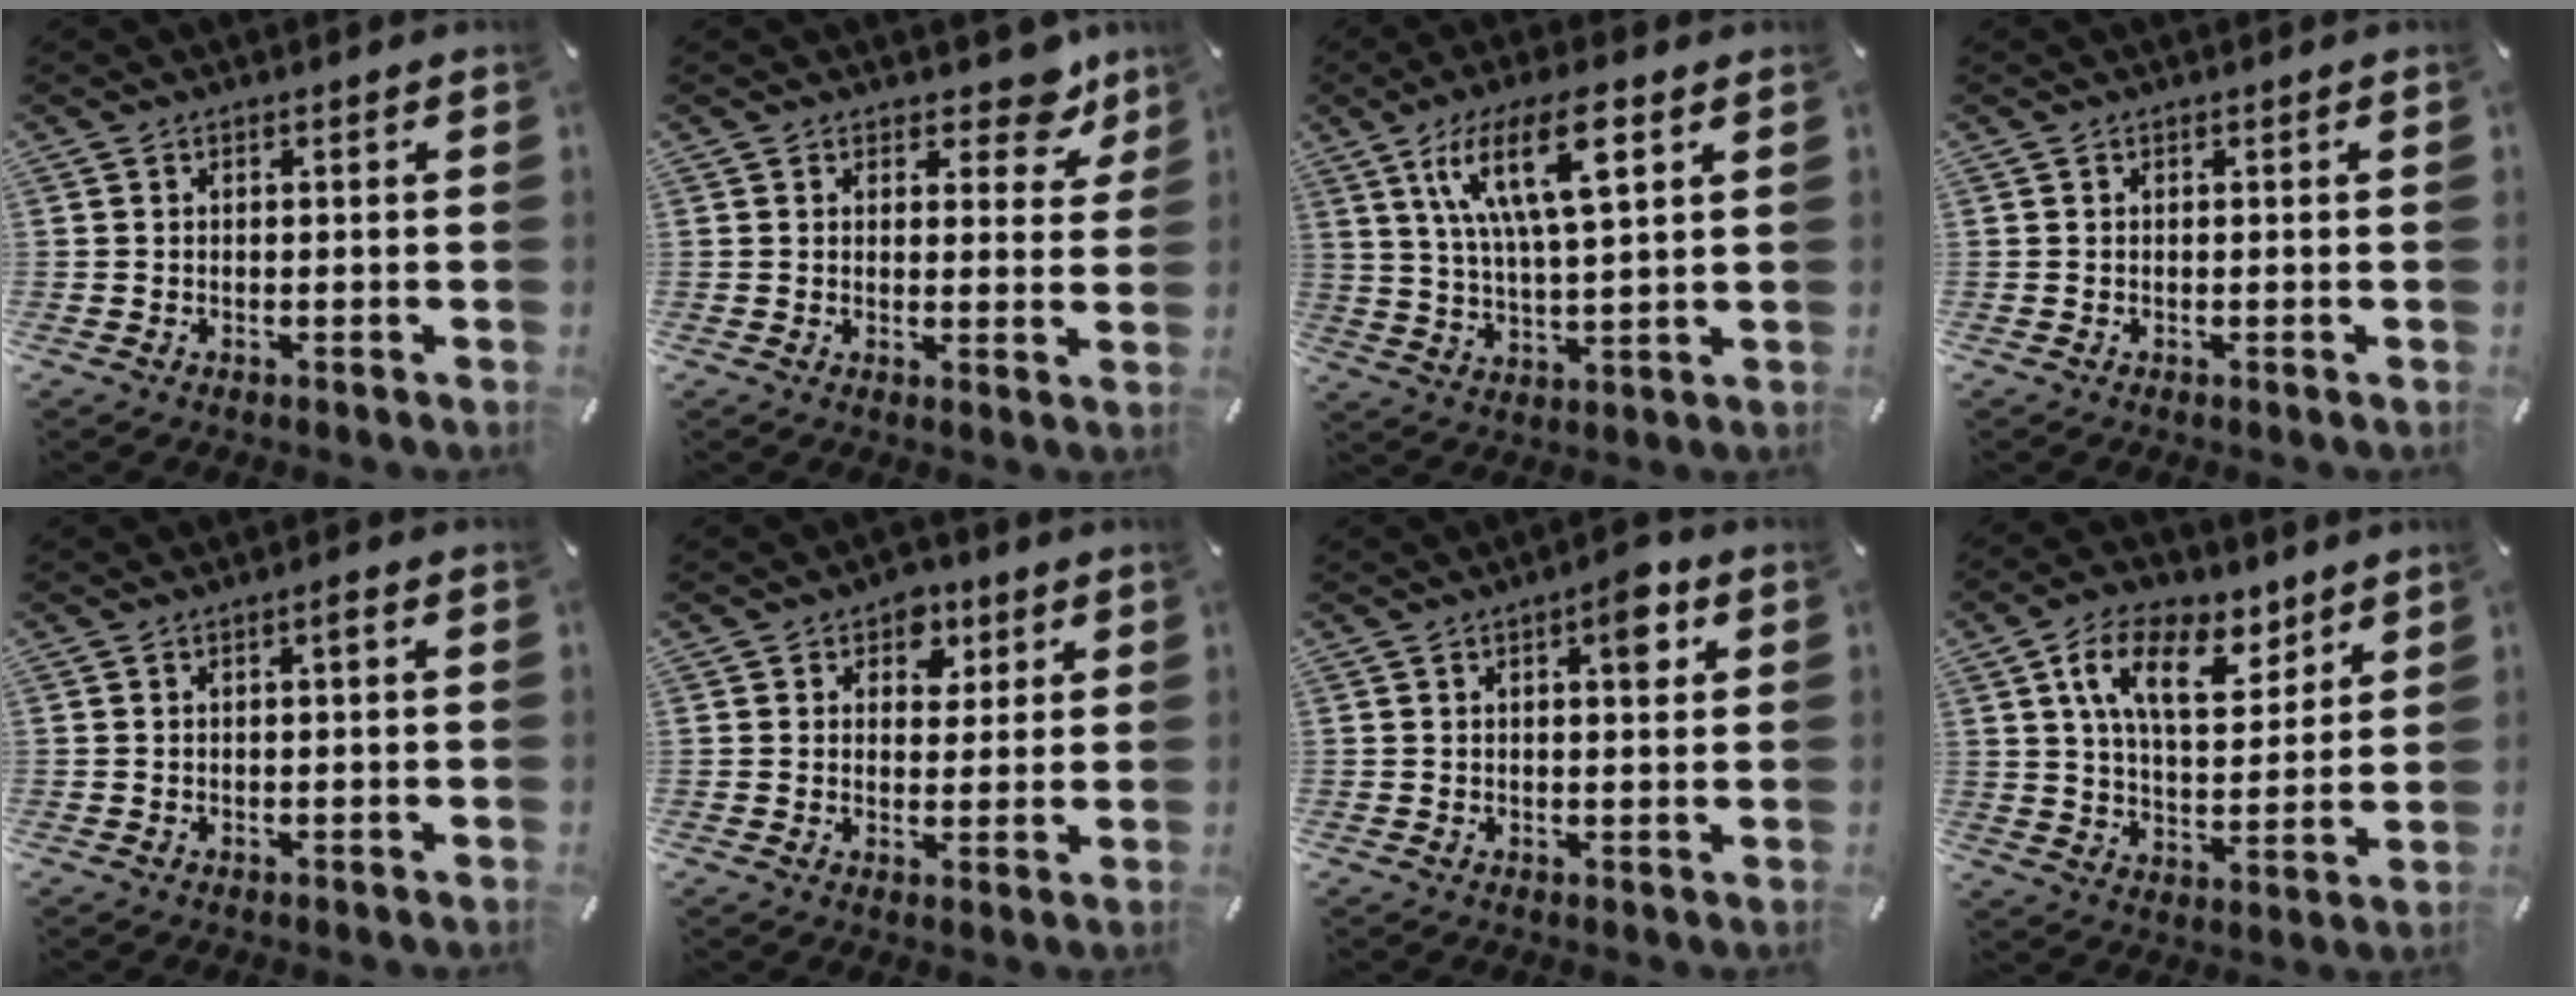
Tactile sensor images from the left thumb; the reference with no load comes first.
{"total": 8.3, "force": [5.9, 4.4, 4.0], "torque": [-0.030, -0.041, 0.098]}
{"total": 15.3, "force": [7.0, 4.9, 12.7], "torque": [-0.251, -0.002, 0.114]}
{"total": 0.0}
{"total": 1.1, "force": [0.0, 0.2, 1.1], "torque": [-0.021, 0.002, -0.001]}
{"total": 6.0, "force": [2.6, 4.8, 2.5], "torque": [-0.017, -0.008, 0.038]}
{"total": 5.6, "force": [2.2, 2.2, 4.6], "torque": [-0.056, -0.007, 0.028]}
{"total": 14.2, "force": [7.6, 7.9, 9.0], "torque": [-0.151, -0.018, 0.137]}